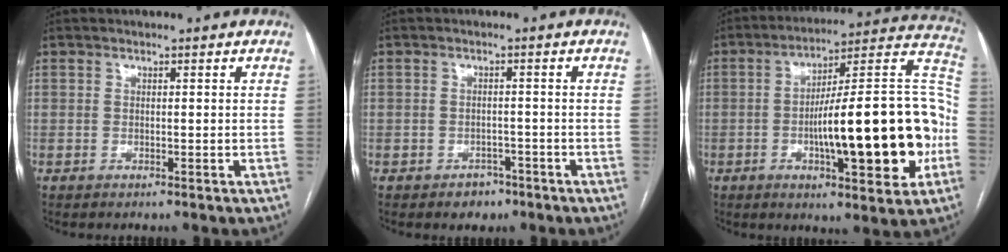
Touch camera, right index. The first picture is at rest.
{"total": 2.9, "force": [-1.8, 2.1, 0.7], "torque": [-0.006, 0.008, -0.021]}
{"total": 24.6, "force": [-4.9, 4.4, 23.8], "torque": [-0.298, 0.029, -0.066]}